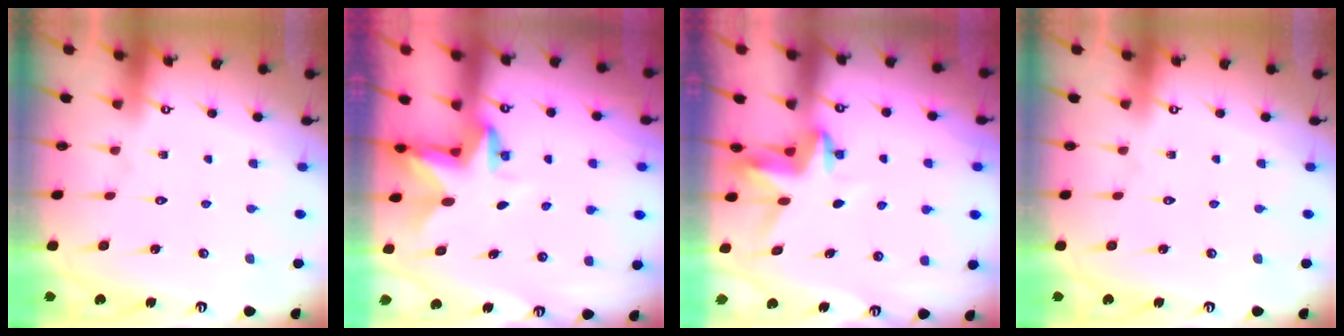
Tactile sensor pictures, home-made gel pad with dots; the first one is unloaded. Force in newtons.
{"total": 2.8, "press": 2.8, "slide": 0.2}
{"total": 3.5, "press": 3.5, "slide": 0.3}
{"total": 0.0}